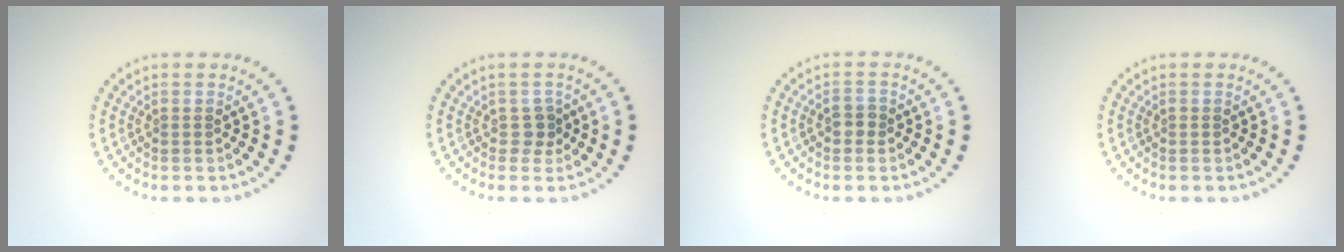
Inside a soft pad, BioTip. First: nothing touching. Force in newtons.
{"total": 1.3, "press": 1.0, "slide": 0.8}
{"total": 1.3, "press": 1.3, "slide": 0.5}
{"total": 0.0}